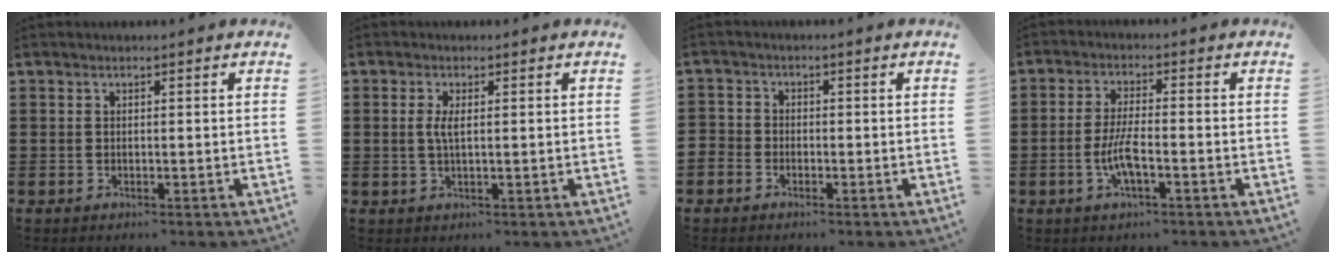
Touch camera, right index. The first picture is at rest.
{"total": 2.4, "force": [0.3, 0.6, 2.4], "torque": [-0.046, 0.000, 0.003]}
{"total": 1.9, "force": [-1.6, 1.1, -0.1], "torque": [-0.004, 0.001, -0.037]}
{"total": 5.1, "force": [-1.7, 1.2, 4.7], "torque": [-0.107, -0.005, -0.039]}